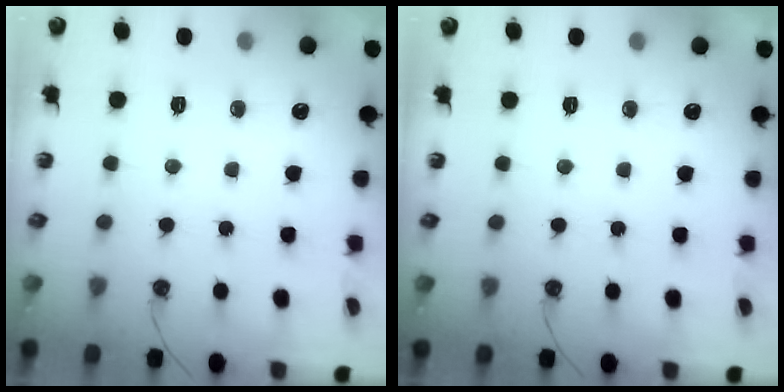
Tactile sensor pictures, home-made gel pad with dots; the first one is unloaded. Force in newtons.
{"total": 0.0}